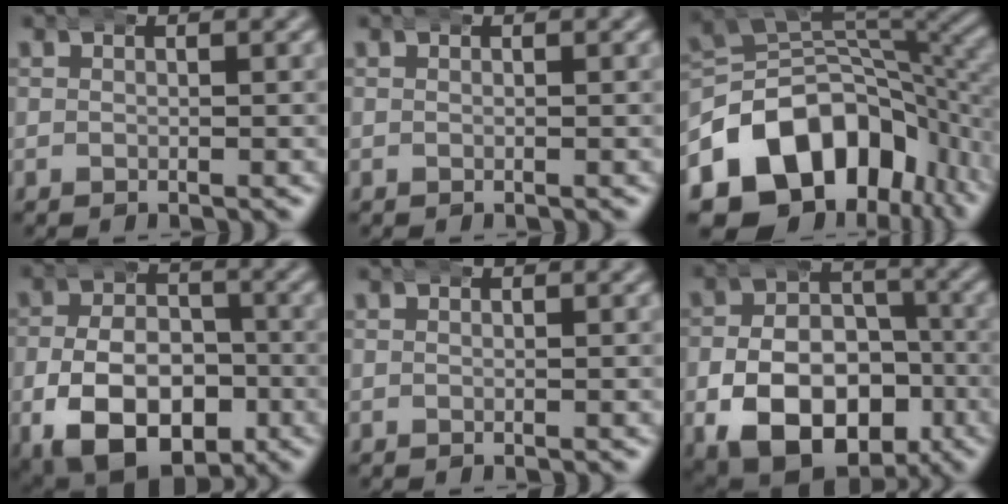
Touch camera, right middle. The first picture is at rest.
{"total": 0.0}
{"total": 18.0, "force": [-5.0, 12.7, 11.6], "torque": [-0.223, -0.057, -0.057]}
{"total": 12.5, "force": [-5.2, 8.4, 7.7], "torque": [-0.138, -0.049, -0.062]}
{"total": 0.0}
{"total": 13.3, "force": [-5.1, 9.8, 7.4], "torque": [-0.136, -0.046, -0.067]}